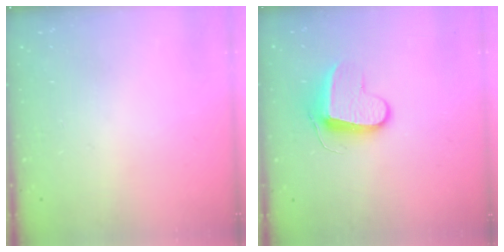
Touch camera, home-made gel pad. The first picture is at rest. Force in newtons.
{"total": 9.4, "press": 9.4, "slide": 0.5}